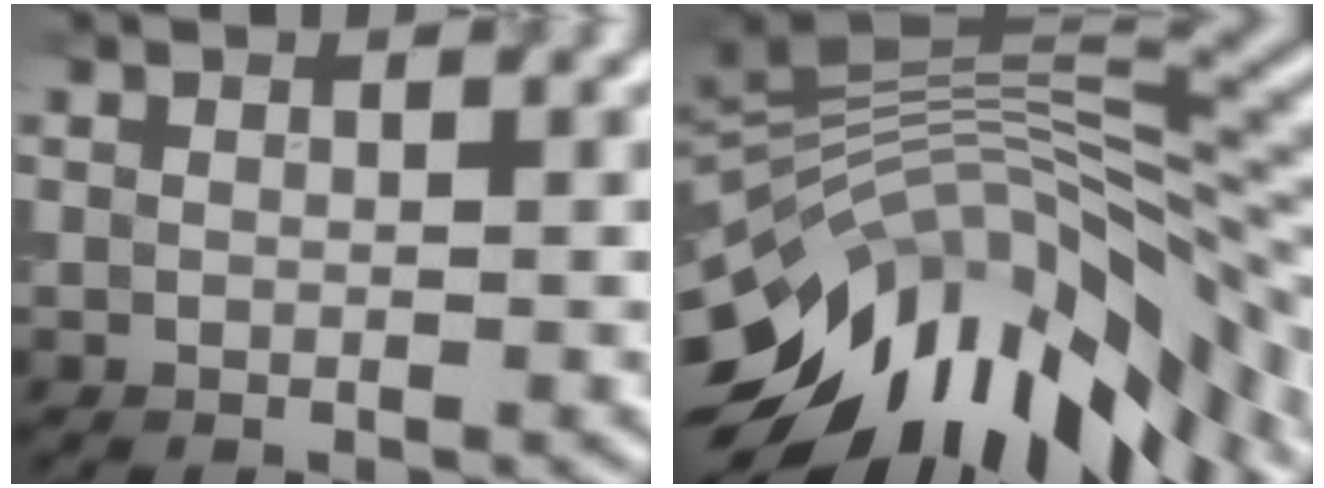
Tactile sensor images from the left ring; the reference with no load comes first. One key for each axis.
{"total": 13.9, "fx": -6.5, "fy": 5.4, "fz": 11.0, "tx": -0.188, "ty": 0.023, "tz": -0.119}